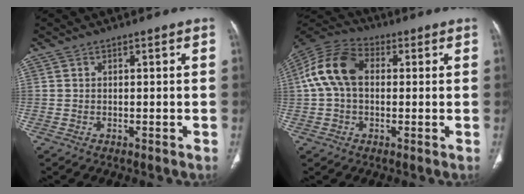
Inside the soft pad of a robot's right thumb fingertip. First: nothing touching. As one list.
[{"total": 12.3, "force": [1.4, 8.3, 9.0], "torque": [-0.179, 0.034, 0.017]}]